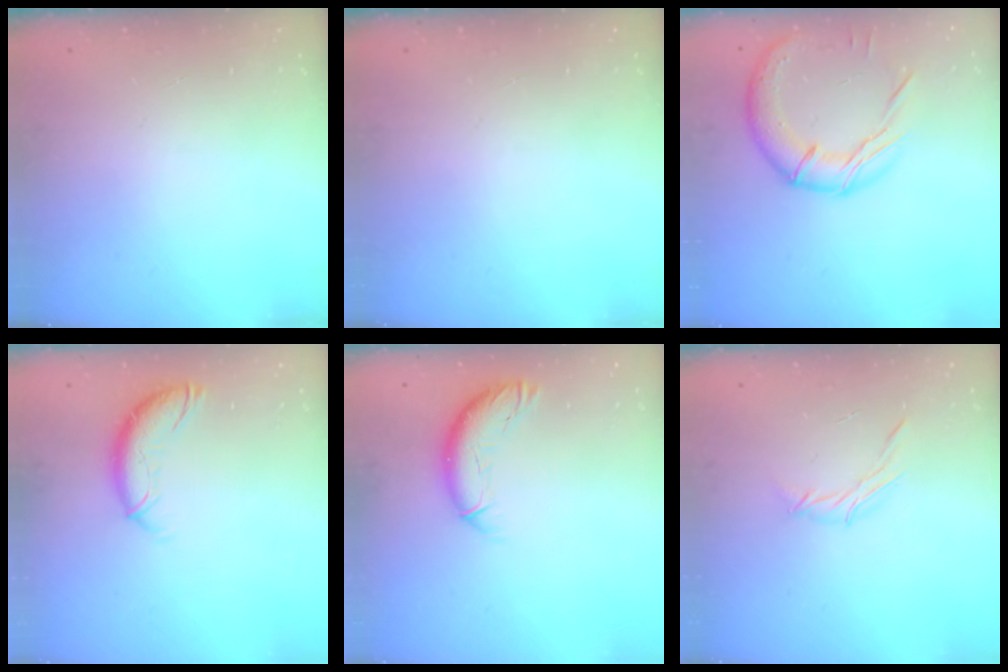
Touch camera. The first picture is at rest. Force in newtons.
{"total": 0.0}
{"total": 14.6, "press": 14.5, "slide": 0.9}
{"total": 10.7, "press": 10.6, "slide": 1.4}
{"total": 10.4, "press": 10.3, "slide": 0.9}
{"total": 4.5, "press": 4.3, "slide": 1.1}